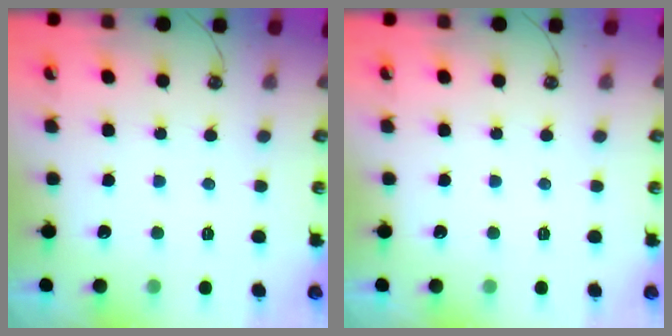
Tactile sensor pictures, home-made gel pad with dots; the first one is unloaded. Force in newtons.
{"total": 0.0}